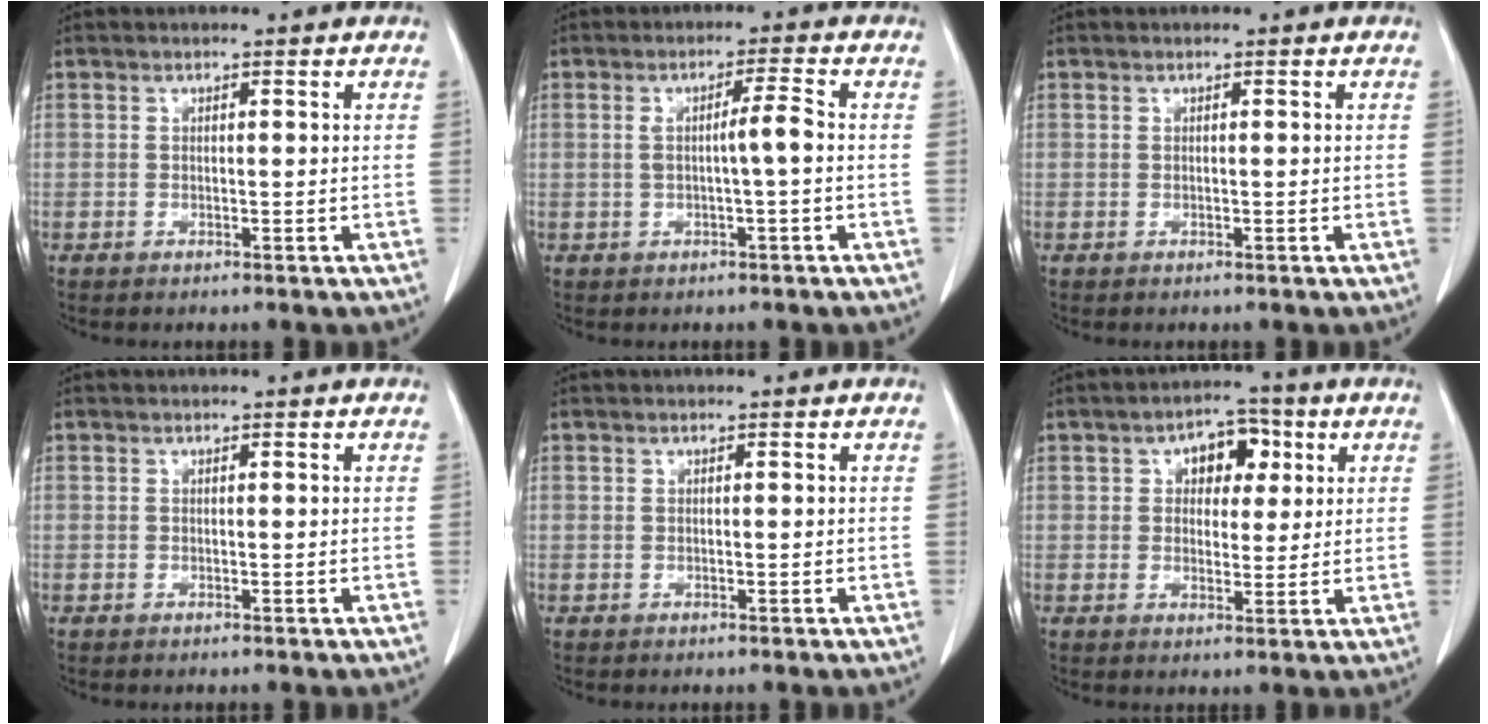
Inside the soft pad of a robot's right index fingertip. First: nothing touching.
{"total": 4.1, "force": [-0.2, 0.3, 4.1], "torque": [-0.077, 0.010, 0.000]}
{"total": 0.0}
{"total": 0.0}
{"total": 0.0}
{"total": 7.8, "force": [2.5, 4.8, 5.7], "torque": [-0.091, 0.026, 0.041]}